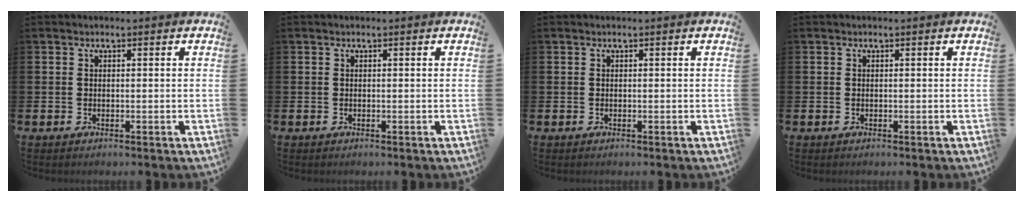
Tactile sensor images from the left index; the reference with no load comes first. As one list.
[{"total": 0.0}, {"total": 0.0}, {"total": 0.0}]